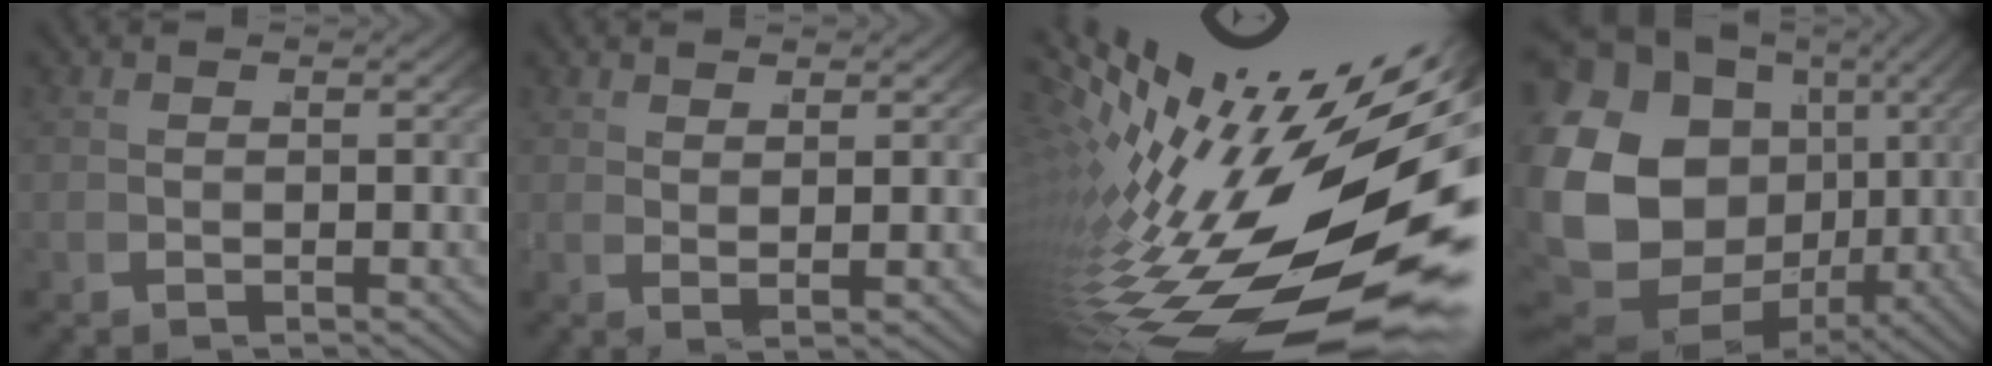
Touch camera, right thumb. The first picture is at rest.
{"total": 2.0, "force": [1.8, -0.4, 0.7], "torque": [-0.008, 0.003, 0.037]}
{"total": 19.5, "force": [-0.1, 9.0, 17.3], "torque": [-0.257, -0.015, 0.024]}
{"total": 20.9, "force": [0.3, 16.5, 12.8], "torque": [-0.298, -0.047, 0.020]}